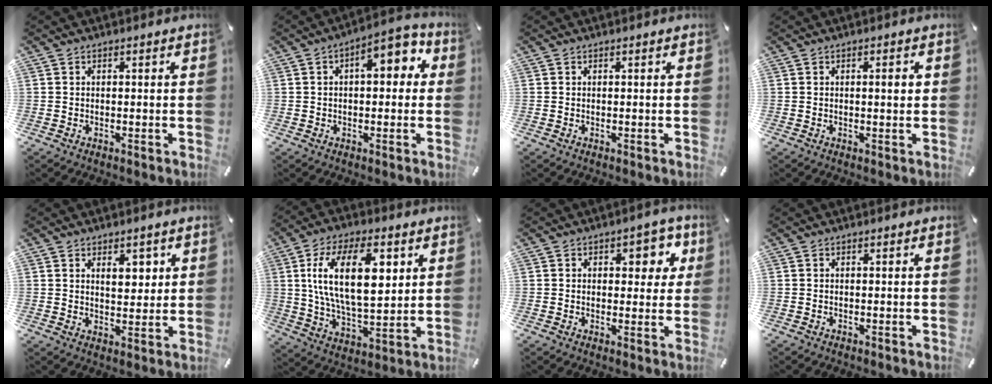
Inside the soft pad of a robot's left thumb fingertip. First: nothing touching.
{"total": 8.6, "force": [2.2, 4.3, 7.1], "torque": [-0.091, -0.007, 0.027]}
{"total": 0.0}
{"total": 1.9, "force": [0.3, 0.5, 1.8], "torque": [-0.026, 0.000, 0.001]}
{"total": 6.1, "force": [2.6, 3.9, 4.0], "torque": [-0.042, -0.009, 0.036]}
{"total": 18.8, "force": [5.9, 9.4, 15.2], "torque": [-0.295, 0.004, 0.092]}
{"total": 7.2, "force": [2.5, 4.6, 5.0], "torque": [-0.050, -0.005, 0.032]}
{"total": 0.0}